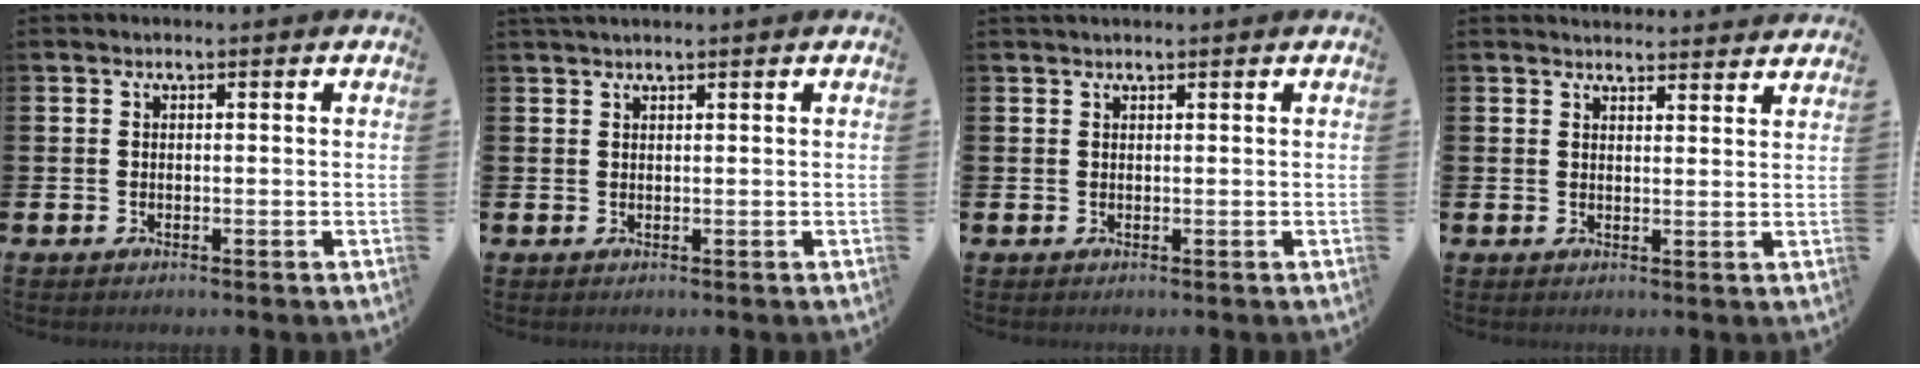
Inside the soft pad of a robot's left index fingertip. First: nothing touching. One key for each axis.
{"total": 1.1, "fx": 1.0, "fy": -0.1, "fz": 0.3, "tx": -0.006, "ty": 0.000, "tz": 0.019}
{"total": 0.8, "fx": 0.7, "fy": 0.0, "fz": 0.3, "tx": 0.004, "ty": -0.002, "tz": 0.011}
{"total": 3.0, "fx": 3.0, "fy": 0.2, "fz": 0.0, "tx": 0.005, "ty": -0.022, "tz": 0.053}